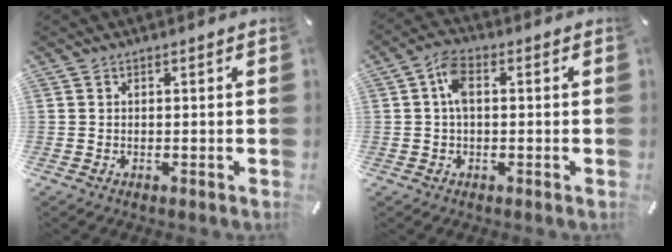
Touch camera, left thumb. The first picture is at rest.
{"total": 5.1, "force": [0.4, 2.8, 4.3], "torque": [-0.097, 0.006, 0.004]}